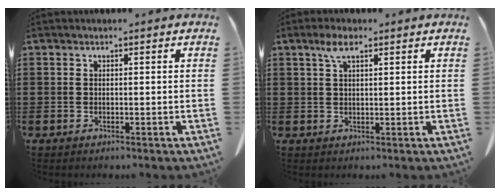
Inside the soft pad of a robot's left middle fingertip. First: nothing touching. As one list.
[{"total": 3.4, "force": [1.7, 1.1, 2.7], "torque": [-0.060, 0.005, 0.030]}]